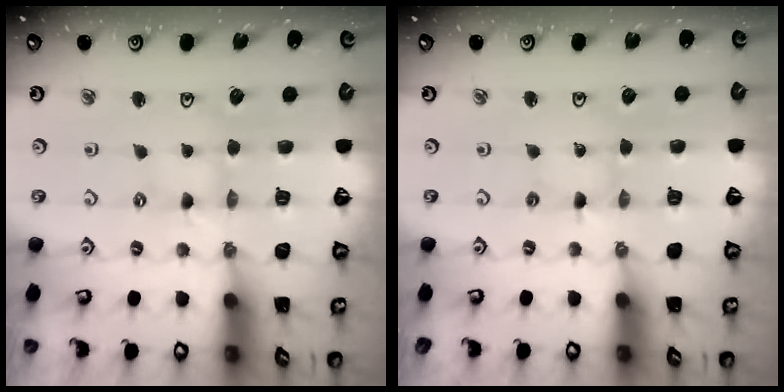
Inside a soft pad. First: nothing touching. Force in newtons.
{"total": 0.9, "press": 0.8, "slide": 0.1}